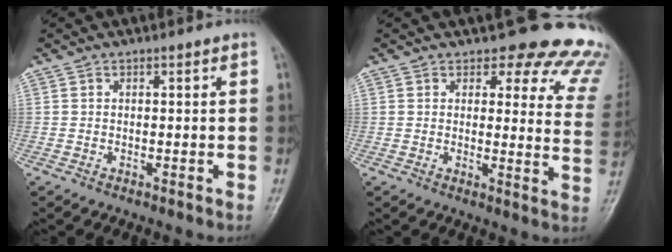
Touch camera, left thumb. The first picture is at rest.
{"total": 16.7, "force": [15.2, 5.7, 3.6], "torque": [0.028, -0.125, 0.132]}